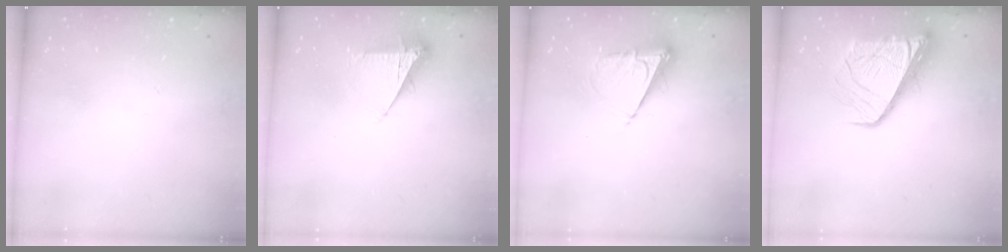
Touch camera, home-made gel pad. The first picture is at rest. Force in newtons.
{"total": 7.0, "press": 7.0, "slide": 0.4}
{"total": 8.7, "press": 8.6, "slide": 0.7}
{"total": 11.8, "press": 11.7, "slide": 1.5}